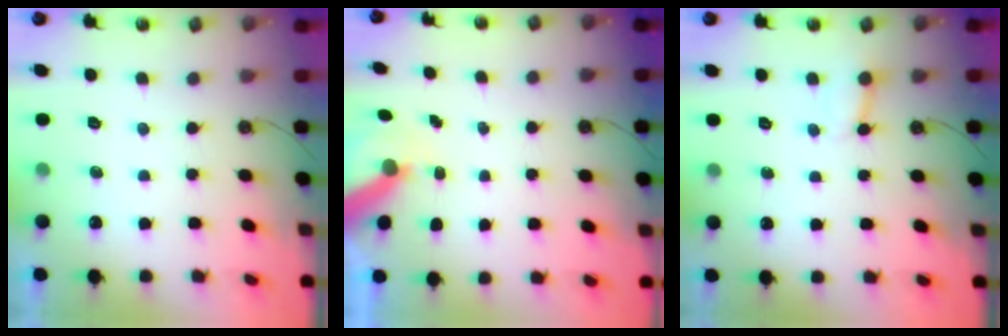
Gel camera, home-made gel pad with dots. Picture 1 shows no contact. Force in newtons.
{"total": 7.0, "press": 7.0, "slide": 0.7}
{"total": 2.7, "press": 2.7, "slide": 0.1}